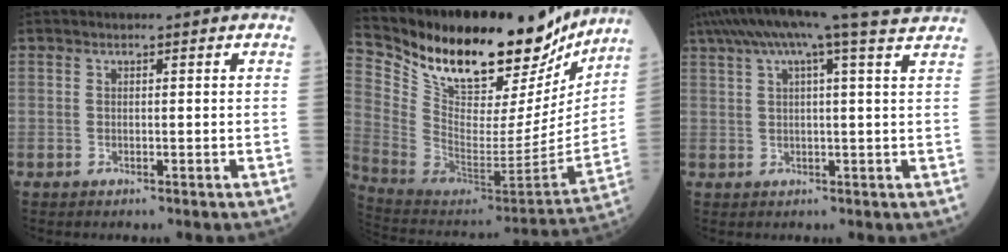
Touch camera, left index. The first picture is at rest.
{"total": 28.6, "force": [23.6, 7.7, 14.2], "torque": [-0.244, -0.027, 0.365]}
{"total": 16.3, "force": [14.0, -0.9, 8.4], "torque": [-0.148, 0.006, 0.184]}